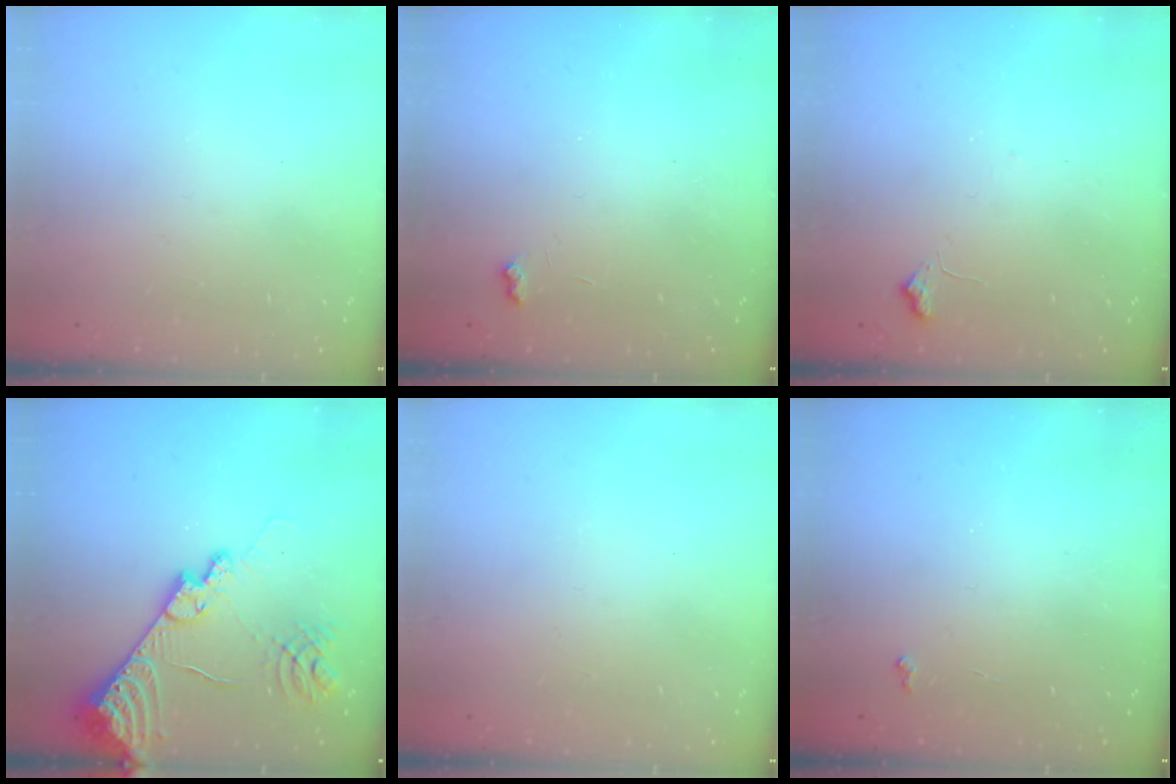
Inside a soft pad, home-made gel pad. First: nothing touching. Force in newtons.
{"total": 3.8, "press": 3.8, "slide": 0.6}
{"total": 7.3, "press": 7.2, "slide": 0.9}
{"total": 15.2, "press": 15.0, "slide": 1.8}
{"total": 0.0}
{"total": 2.5, "press": 2.4, "slide": 0.4}